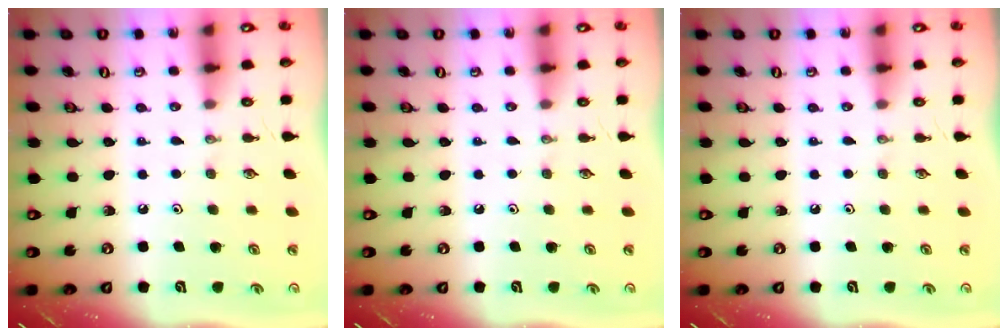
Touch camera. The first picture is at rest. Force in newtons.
{"total": 0.0}
{"total": 0.0}